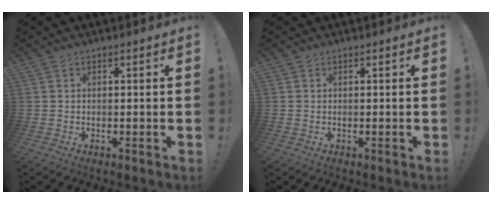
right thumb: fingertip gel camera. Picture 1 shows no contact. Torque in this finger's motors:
{"motor_torque": [-0.17, -0.02, -0.21, 0.12, 0.05]}